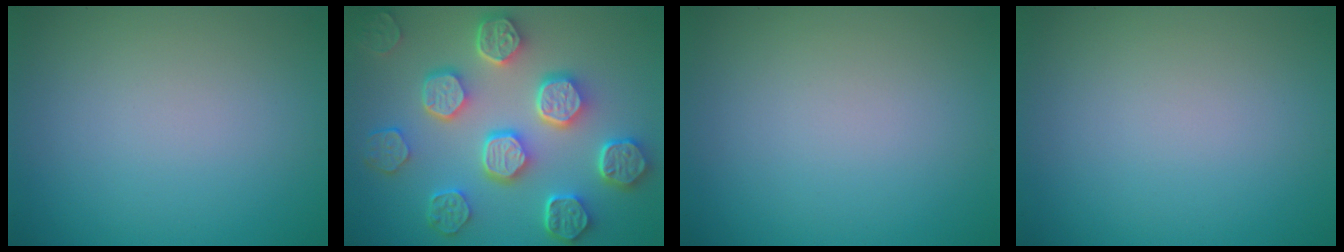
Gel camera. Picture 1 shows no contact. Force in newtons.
{"total": 8.5, "press": 6.6, "slide": 5.3}
{"total": 0.0}
{"total": 0.0}